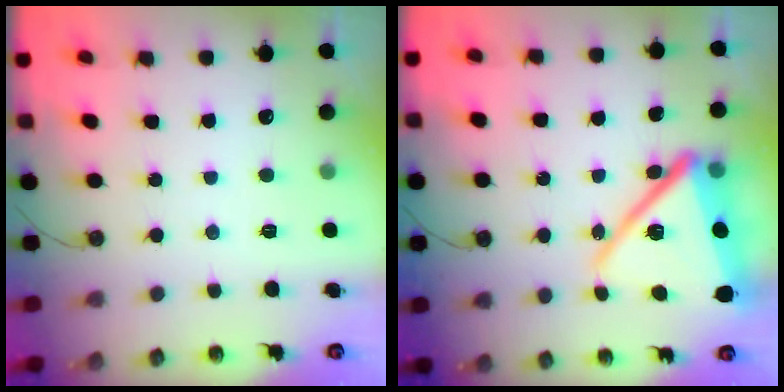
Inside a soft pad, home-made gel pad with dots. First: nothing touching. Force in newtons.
{"total": 20.1, "press": 20.0, "slide": 1.6}